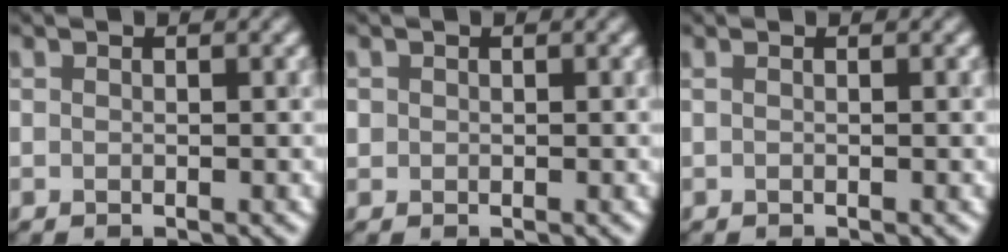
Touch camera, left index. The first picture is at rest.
{"total": 0.5, "force": [0.0, 0.5, 0.0], "torque": [0.002, -0.001, 0.000]}
{"total": 0.6, "force": [0.1, 0.0, 0.6], "torque": [-0.012, 0.005, 0.000]}